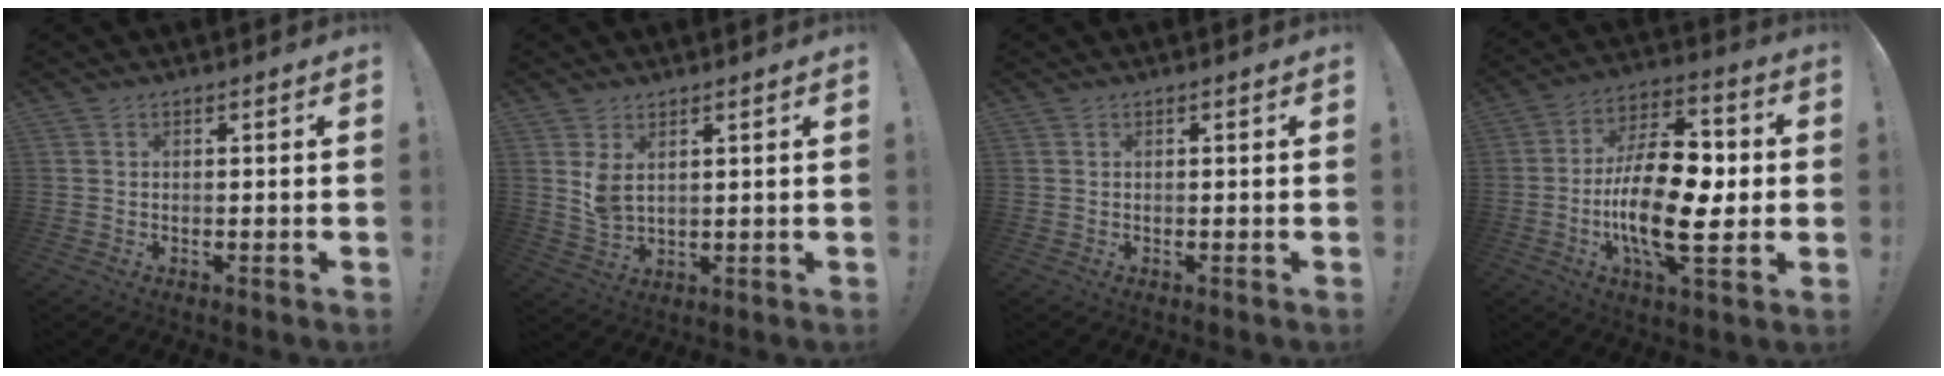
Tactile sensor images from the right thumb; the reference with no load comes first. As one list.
[{"total": 4.8, "force": [2.2, 2.4, 3.5], "torque": [-0.066, -0.014, 0.039]}, {"total": 0.0}, {"total": 22.4, "force": [-3.4, 9.8, 19.8], "torque": [-0.364, 0.011, -0.057]}]